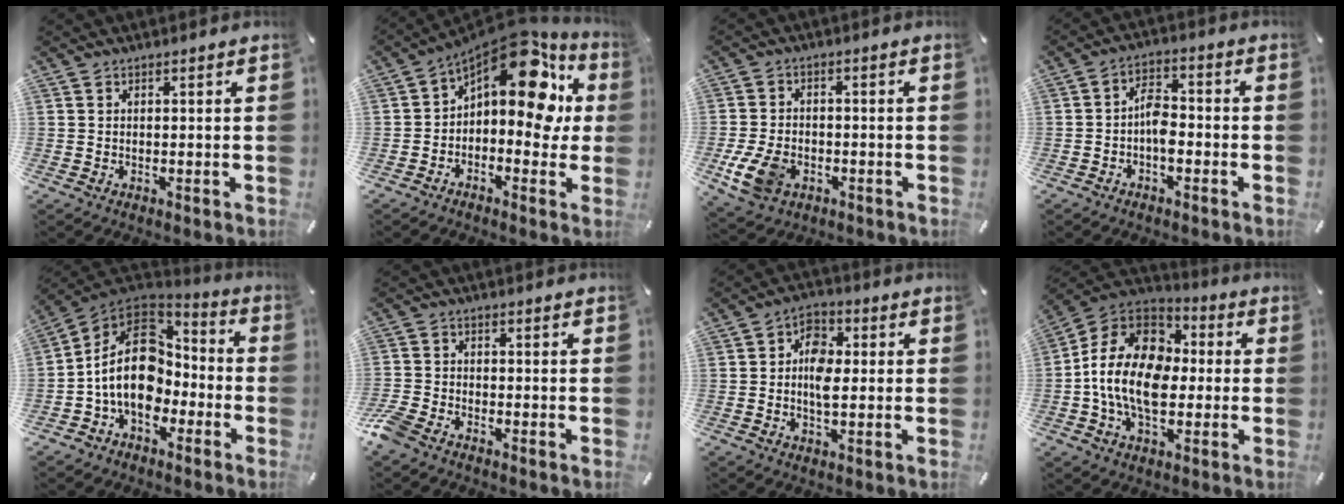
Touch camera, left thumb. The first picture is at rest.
{"total": 15.4, "force": [7.2, 7.5, 11.4], "torque": [-0.159, -0.059, 0.118]}
{"total": 8.9, "force": [-3.3, 6.2, 5.5], "torque": [-0.130, 0.006, -0.059]}
{"total": 5.9, "force": [-2.3, 3.4, 4.3], "torque": [-0.083, 0.016, -0.044]}
{"total": 16.9, "force": [-2.0, 12.7, 11.0], "torque": [-0.210, 0.009, -0.035]}
{"total": 4.3, "force": [-3.3, 2.1, 1.8], "torque": [-0.059, 0.009, -0.071]}
{"total": 7.2, "force": [-0.2, 4.6, 5.6], "torque": [-0.093, 0.009, -0.007]}
{"total": 17.0, "force": [-2.4, 12.3, 11.5], "torque": [-0.242, 0.023, -0.044]}